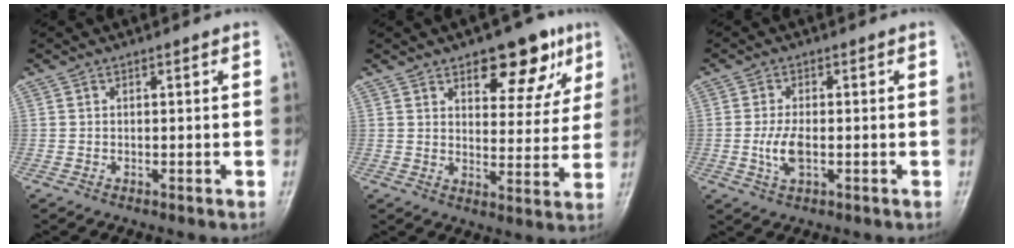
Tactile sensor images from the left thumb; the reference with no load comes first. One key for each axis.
{"total": 12.3, "fx": 7.0, "fy": 6.1, "fz": 8.0, "tx": -0.057, "ty": -0.031, "tz": 0.094}
{"total": 4.5, "fx": -0.9, "fy": 2.1, "fz": 3.9, "tx": -0.082, "ty": -0.001, "tz": -0.016}